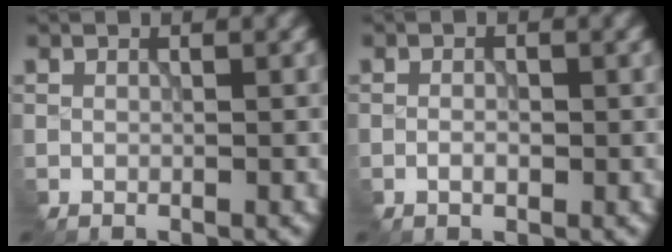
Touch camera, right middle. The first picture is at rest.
{"total": 0.9, "force": [-0.5, 0.4, 0.7], "torque": [-0.018, 0.003, -0.014]}